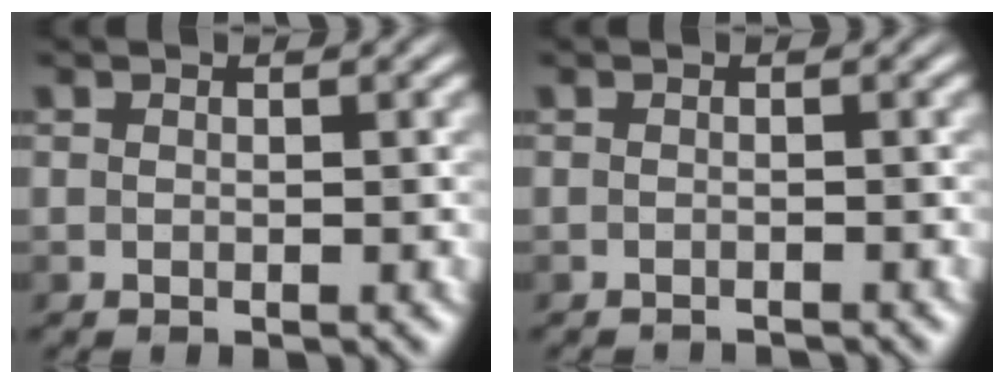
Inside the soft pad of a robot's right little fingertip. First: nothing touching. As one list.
[{"total": 0.6, "force": [-0.5, -0.2, 0.0], "torque": [0.002, -0.001, -0.011]}]